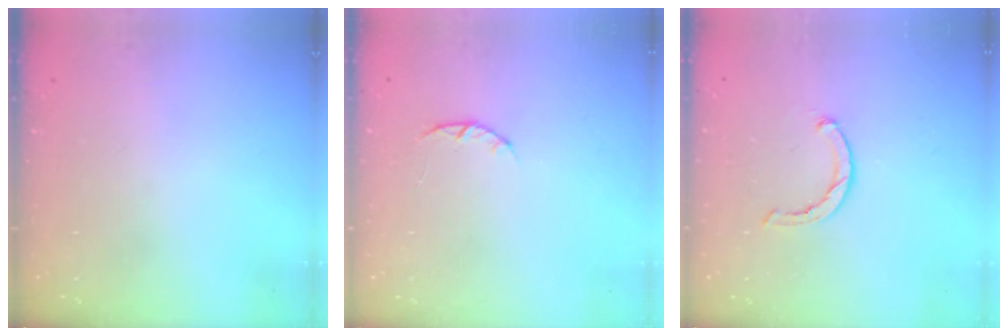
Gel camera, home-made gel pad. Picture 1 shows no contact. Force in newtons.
{"total": 3.0, "press": 3.0, "slide": 0.4}
{"total": 2.3, "press": 2.2, "slide": 0.5}